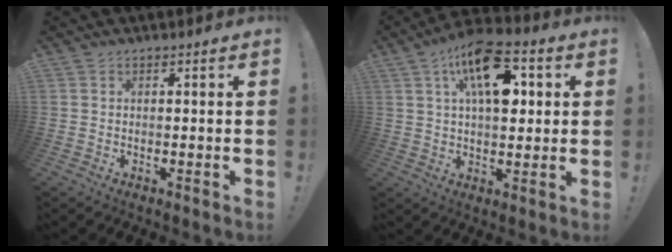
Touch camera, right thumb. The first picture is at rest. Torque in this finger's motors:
{"motor_torque": [0.31, 2.68, 1.13, -0.02, 0.28]}